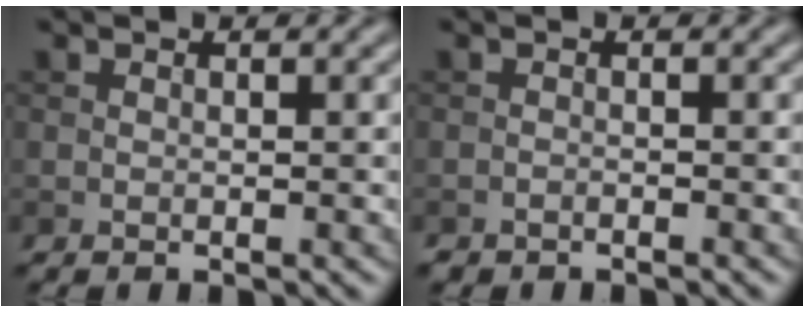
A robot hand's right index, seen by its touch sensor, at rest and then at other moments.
{"total": 0.9, "force": [-0.9, 0.2, 0.0], "torque": [0.003, -0.004, -0.018]}